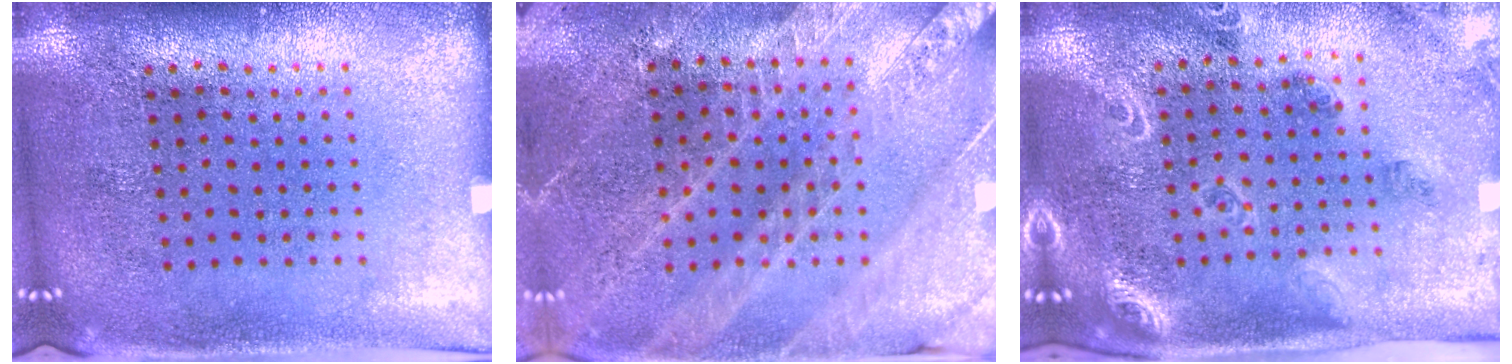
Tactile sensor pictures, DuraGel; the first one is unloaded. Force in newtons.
{"total": 2.8, "press": 2.7, "slide": 0.7}
{"total": 1.8, "press": 1.8, "slide": 0.4}